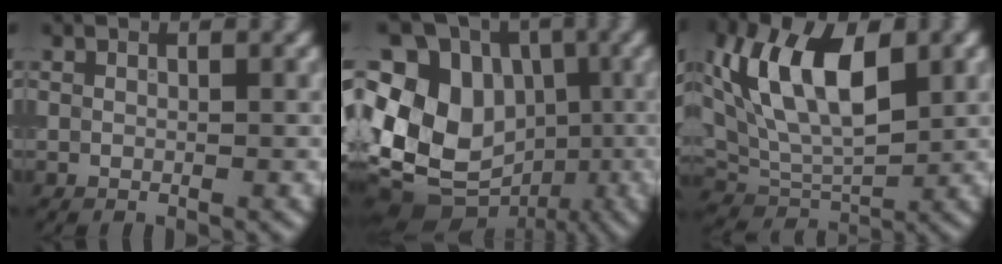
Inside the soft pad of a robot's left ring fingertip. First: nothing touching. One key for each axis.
{"total": 13.2, "fx": -1.7, "fy": 10.9, "fz": 7.3, "tx": -0.157, "ty": 0.019, "tz": -0.053}
{"total": 9.6, "fx": 3.2, "fy": 4.9, "fz": 7.6, "tx": -0.142, "ty": -0.001, "tz": 0.050}